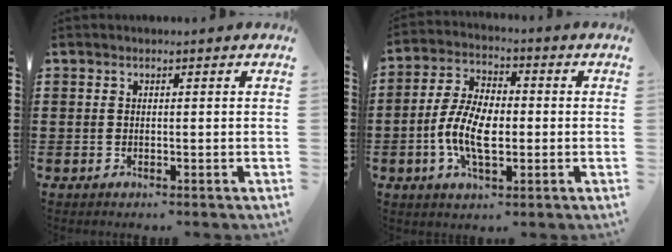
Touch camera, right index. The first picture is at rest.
{"total": 8.4, "force": [-1.9, 4.2, 7.0], "torque": [-0.162, -0.001, -0.042]}